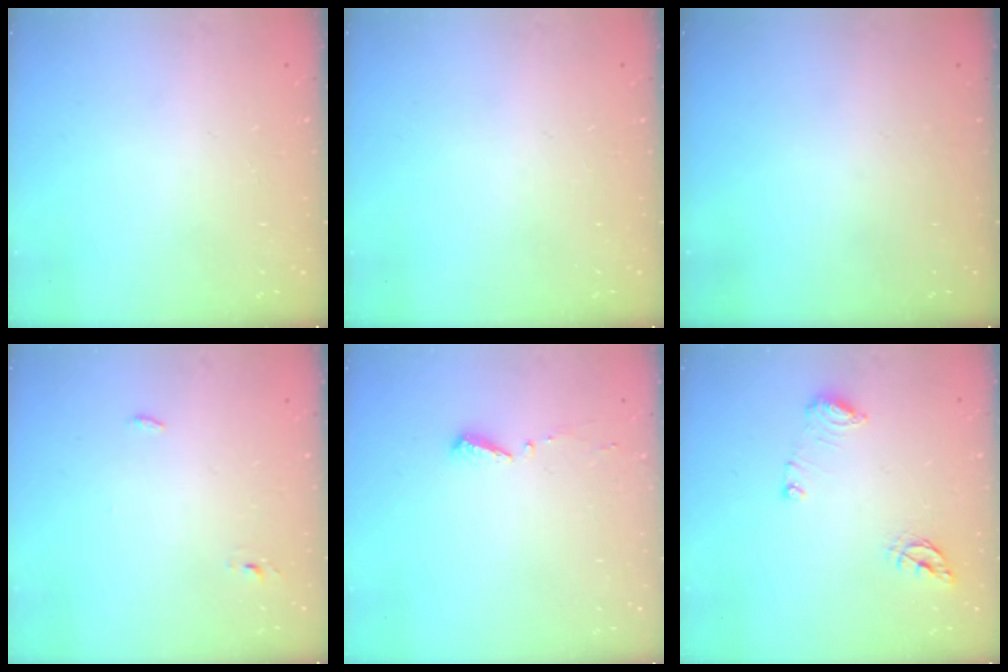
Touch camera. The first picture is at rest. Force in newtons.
{"total": 0.0}
{"total": 0.0}
{"total": 2.8, "press": 2.6, "slide": 0.9}
{"total": 3.5, "press": 3.5, "slide": 0.3}
{"total": 8.7, "press": 8.6, "slide": 1.0}